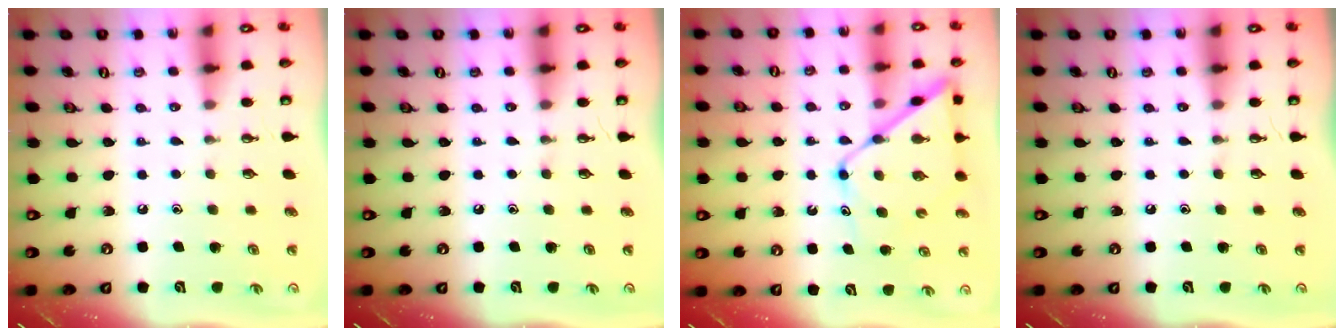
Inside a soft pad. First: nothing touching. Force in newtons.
{"total": 0.0}
{"total": 11.4, "press": 11.4, "slide": 0.8}
{"total": 0.0}